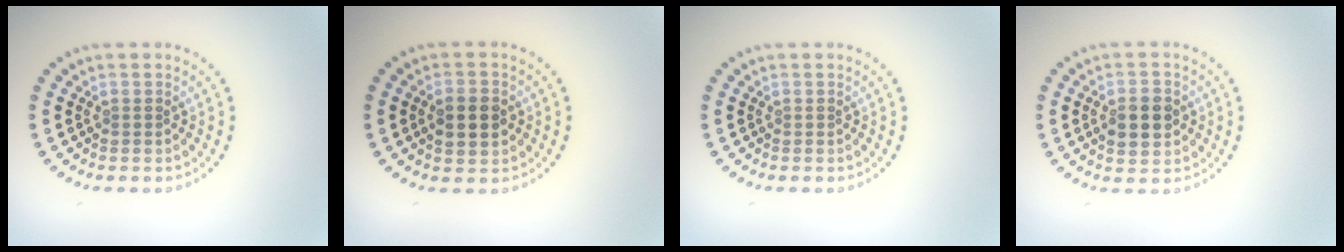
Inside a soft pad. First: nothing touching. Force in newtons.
{"total": 3.7, "press": 3.7, "slide": 0.2}
{"total": 0.0}
{"total": 3.6, "press": 3.6, "slide": 0.2}